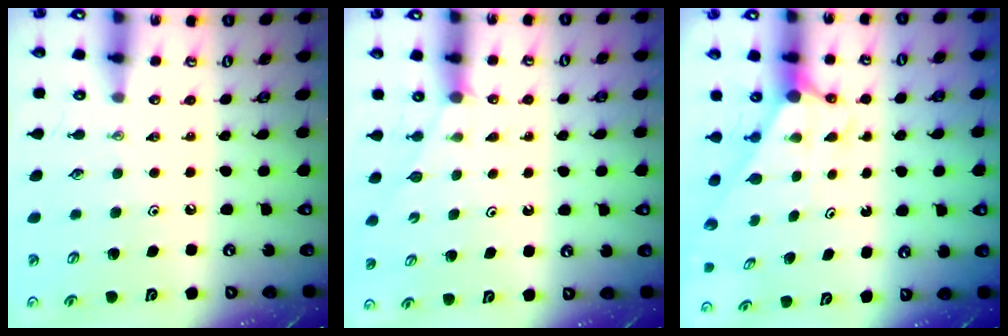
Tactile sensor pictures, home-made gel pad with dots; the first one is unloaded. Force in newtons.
{"total": 1.5, "press": 1.5, "slide": 0.2}
{"total": 2.9, "press": 2.9, "slide": 0.0}